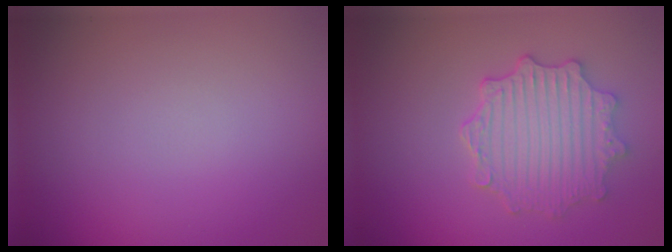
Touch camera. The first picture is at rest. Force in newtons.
{"total": 4.8, "press": 4.0, "slide": 2.7}